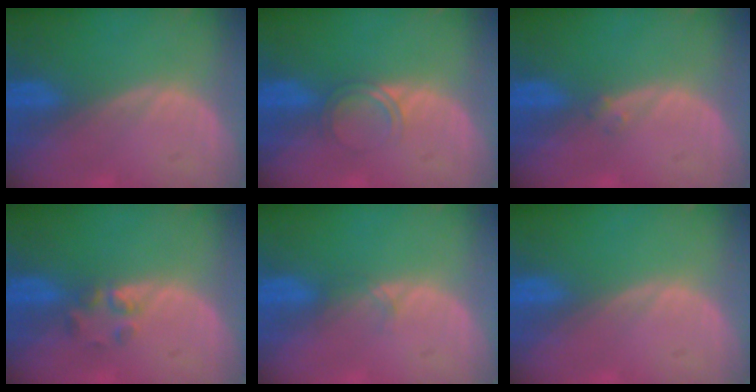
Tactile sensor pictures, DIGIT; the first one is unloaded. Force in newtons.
{"total": 2.4, "press": 2.4, "slide": 0.2}
{"total": 1.0, "press": 0.9, "slide": 0.4}
{"total": 2.3, "press": 2.2, "slide": 0.8}
{"total": 0.9, "press": 0.8, "slide": 0.2}
{"total": 0.0}